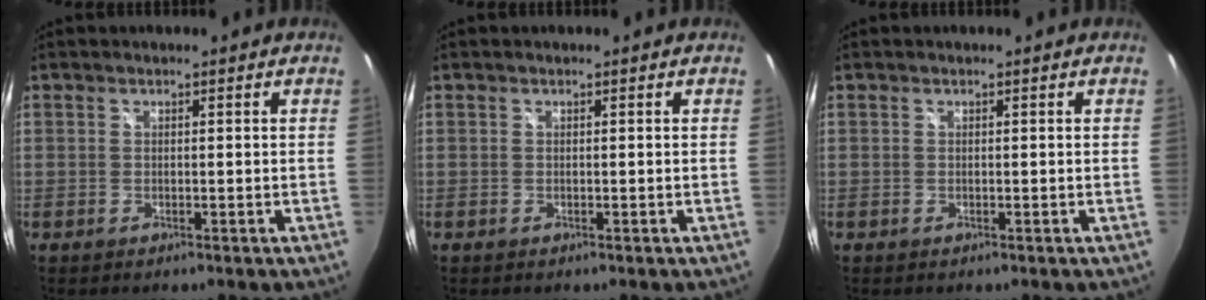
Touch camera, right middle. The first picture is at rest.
{"total": 0.0}
{"total": 0.0}